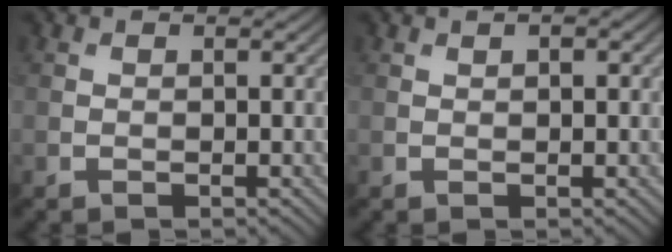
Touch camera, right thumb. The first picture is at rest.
{"total": 1.2, "force": [0.5, 0.3, 1.0], "torque": [-0.017, 0.001, 0.007]}